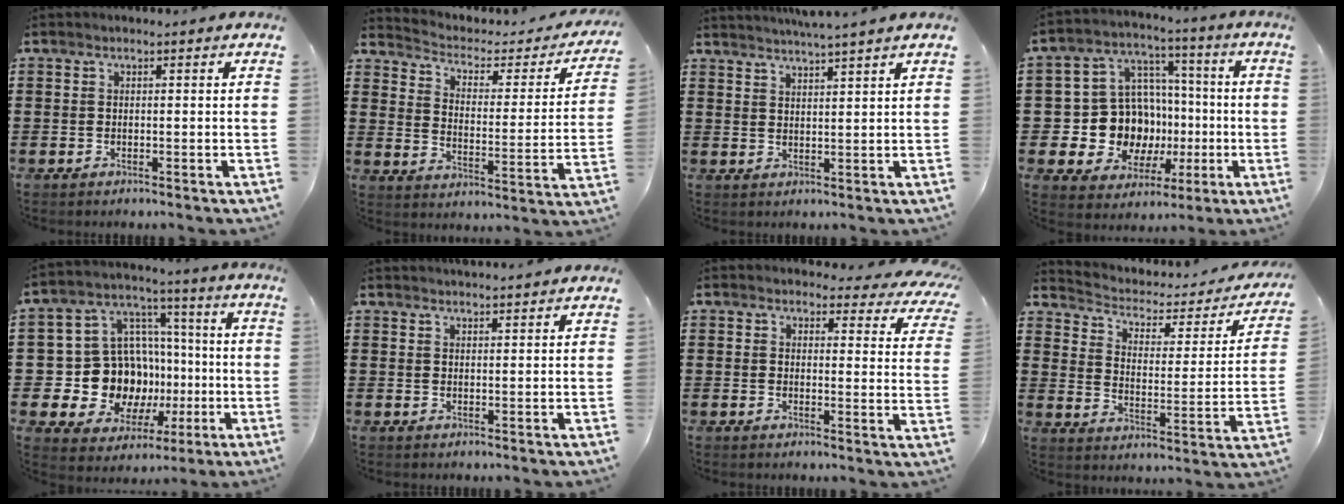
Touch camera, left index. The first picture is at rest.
{"total": 2.2, "force": [1.4, 1.4, 1.0], "torque": [-0.034, -0.016, 0.014]}
{"total": 3.0, "force": [2.8, -0.9, 0.4], "torque": [-0.016, -0.012, 0.050]}
{"total": 12.3, "force": [-1.4, 11.5, 4.2], "torque": [-0.120, 0.002, -0.015]}
{"total": 14.2, "force": [-1.5, 13.1, 5.3], "torque": [-0.136, -0.007, -0.009]}
{"total": 2.1, "force": [2.1, -0.2, 0.0], "torque": [-0.006, -0.003, 0.042]}
{"total": 3.8, "force": [3.5, 0.8, 1.2], "torque": [-0.023, -0.021, 0.059]}
{"total": 2.7, "force": [1.6, 1.7, 1.2], "torque": [-0.040, -0.014, 0.019]}